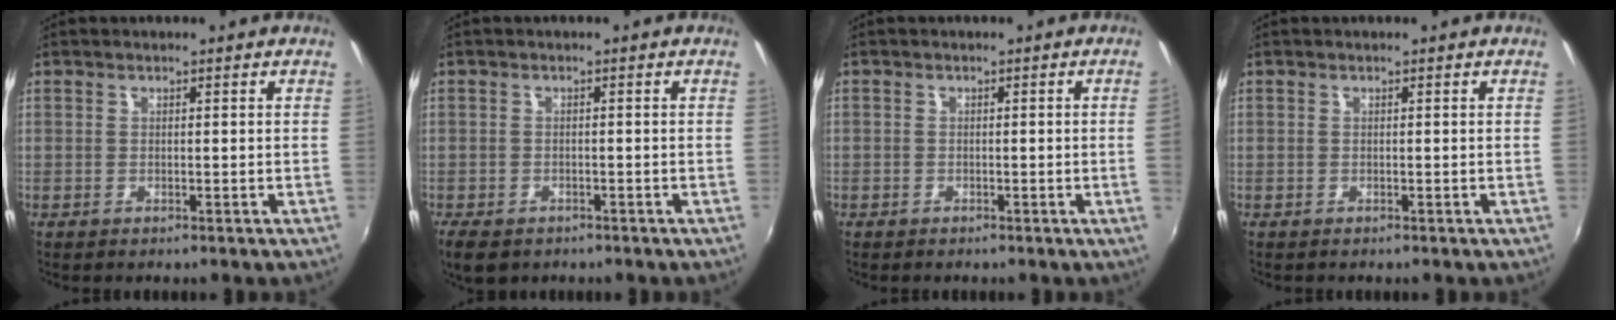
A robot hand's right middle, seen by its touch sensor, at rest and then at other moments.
{"total": 5.7, "force": [-3.8, 3.2, 2.8], "torque": [-0.071, -0.022, -0.063]}
{"total": 0.6, "force": [-0.4, -0.1, 0.4], "torque": [-0.014, 0.000, -0.011]}
{"total": 0.0}